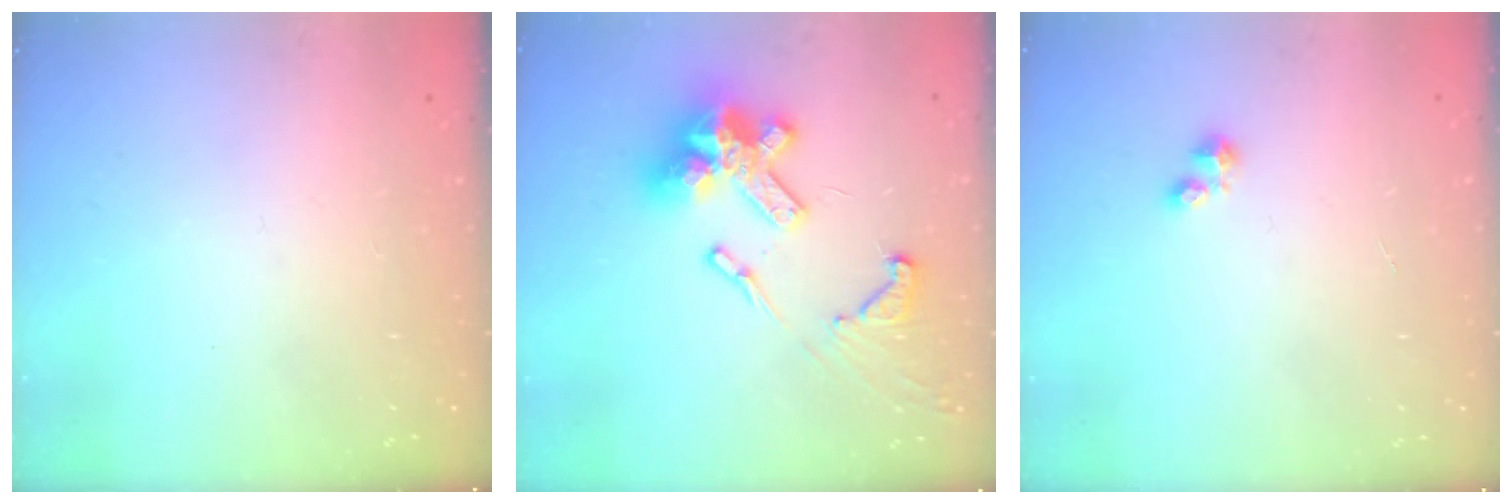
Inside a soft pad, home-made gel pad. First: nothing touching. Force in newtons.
{"total": 18.9, "press": 18.8, "slide": 1.2}
{"total": 1.9, "press": 1.8, "slide": 0.2}